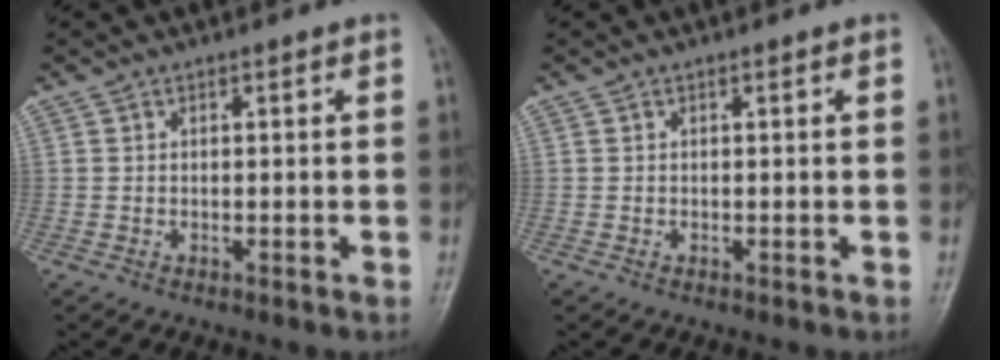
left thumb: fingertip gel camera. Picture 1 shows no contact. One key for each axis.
{"total": 0.0}